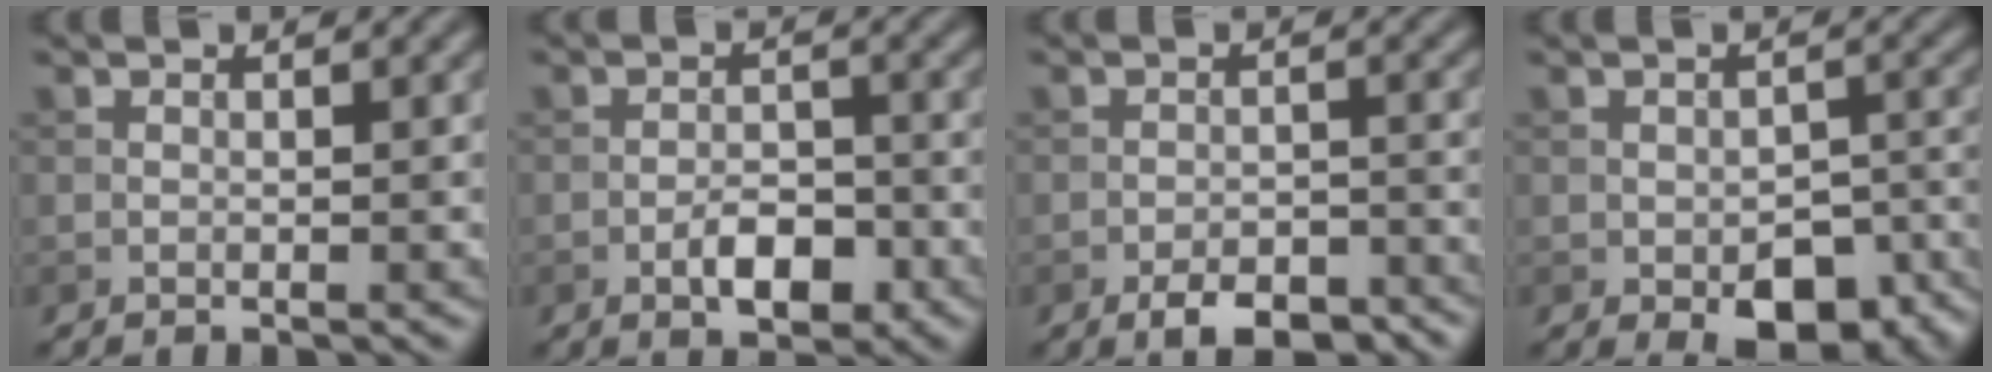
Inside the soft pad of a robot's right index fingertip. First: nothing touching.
{"total": 3.6, "force": [-1.7, 1.8, 2.7], "torque": [-0.040, 0.004, -0.028]}
{"total": 4.5, "force": [-3.2, 1.9, 2.6], "torque": [-0.036, -0.003, -0.052]}
{"total": 7.8, "force": [-3.8, 4.1, 5.4], "torque": [-0.069, -0.019, -0.040]}